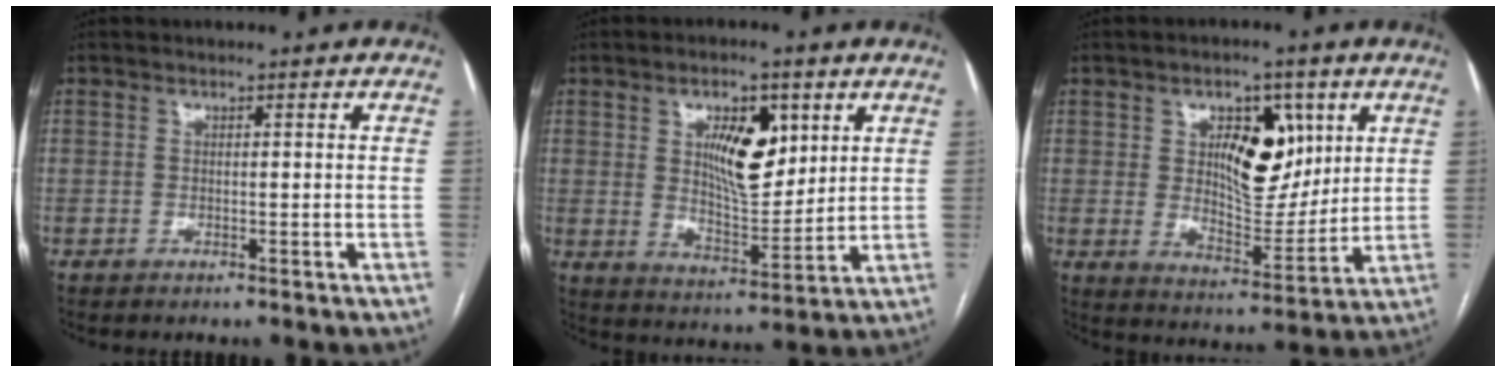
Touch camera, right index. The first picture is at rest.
{"total": 10.2, "force": [3.7, 4.3, 8.4], "torque": [-0.137, 0.004, 0.069]}
{"total": 11.4, "force": [3.9, 6.0, 8.8], "torque": [-0.132, 0.008, 0.072]}